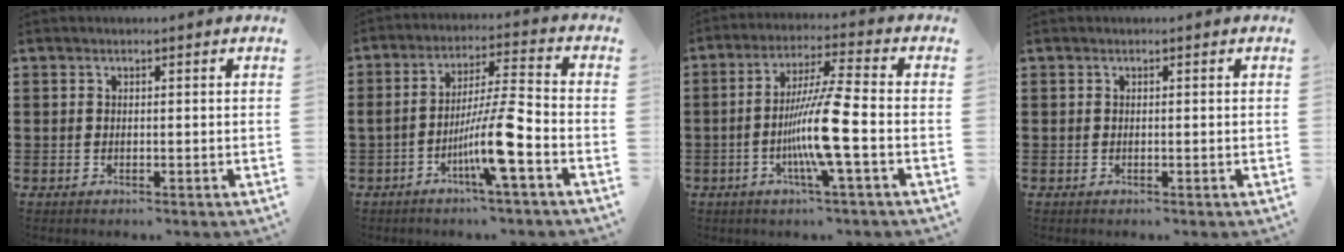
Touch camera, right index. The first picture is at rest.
{"total": 9.7, "force": [-4.3, 0.5, 8.6], "torque": [-0.164, -0.005, -0.085]}
{"total": 10.1, "force": [-2.8, -0.1, 9.7], "torque": [-0.192, -0.016, -0.060]}
{"total": 0.0}